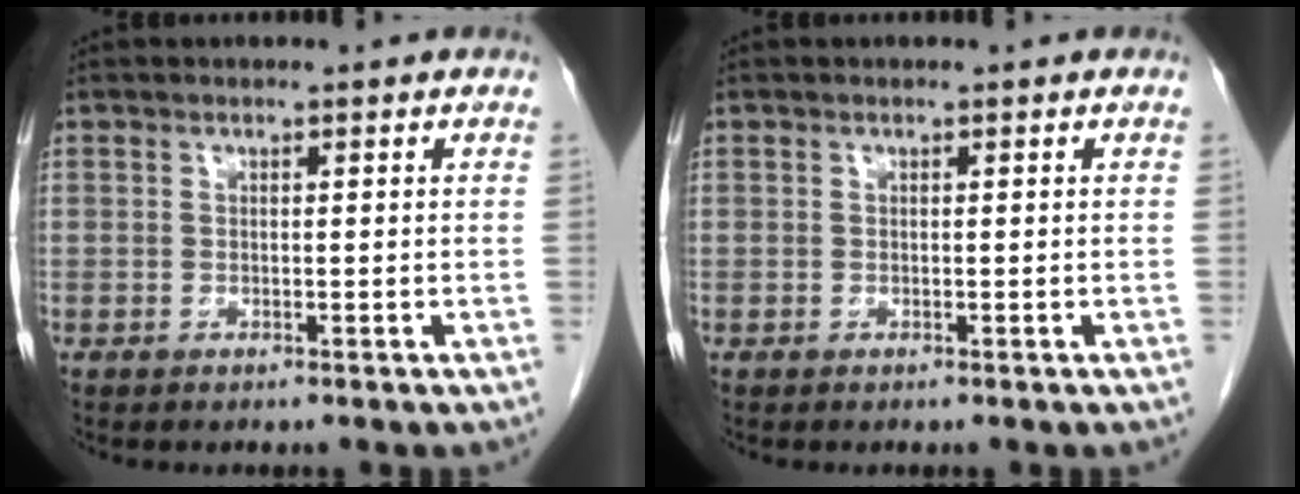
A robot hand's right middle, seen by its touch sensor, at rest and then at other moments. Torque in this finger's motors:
{"motor_torque": [-0.06, 0.03, 0.00, -0.01]}